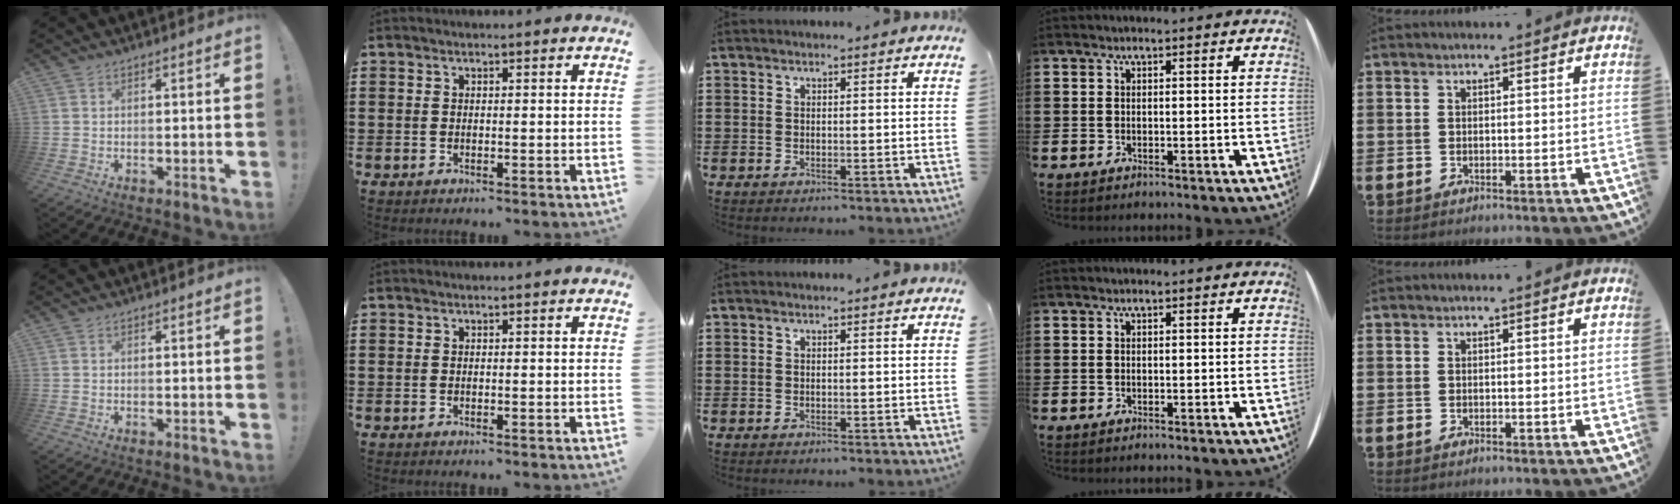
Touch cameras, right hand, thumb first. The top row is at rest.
{}